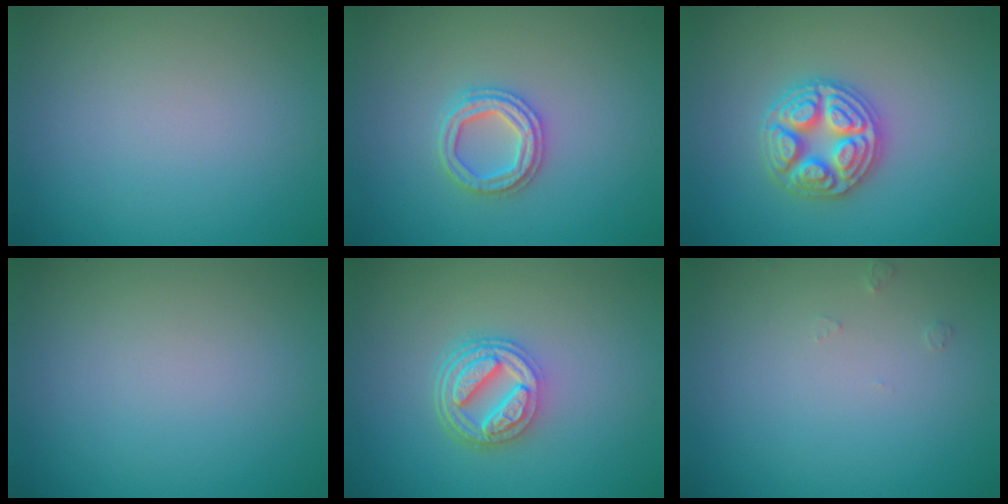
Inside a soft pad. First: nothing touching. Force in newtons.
{"total": 2.4, "press": 2.4, "slide": 0.3}
{"total": 4.6, "press": 4.5, "slide": 0.6}
{"total": 0.0}
{"total": 4.9, "press": 3.7, "slide": 3.2}
{"total": 0.6, "press": 0.6, "slide": 0.1}